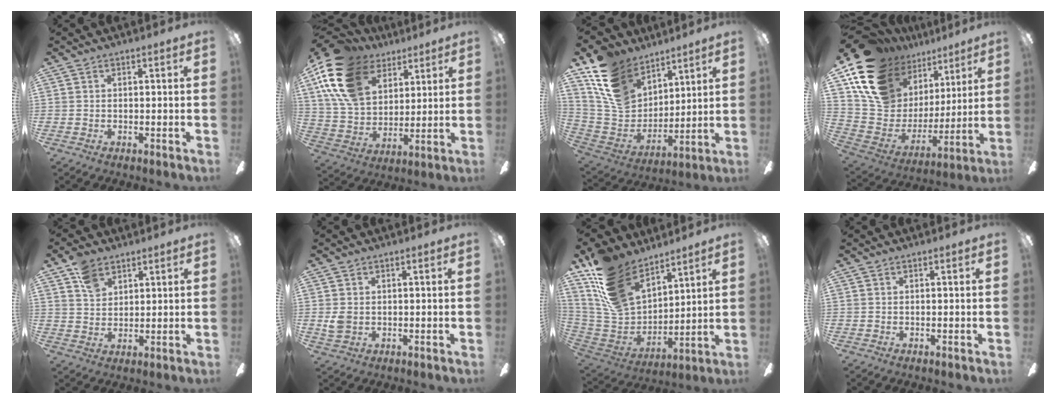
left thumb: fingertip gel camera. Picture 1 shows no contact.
{"total": 19.8, "force": [10.3, 12.7, 11.2], "torque": [-0.250, -0.032, 0.193]}
{"total": 17.7, "force": [10.7, 11.8, 7.6], "torque": [-0.168, -0.052, 0.210]}
{"total": 18.1, "force": [12.5, 10.8, 7.4], "torque": [-0.158, -0.080, 0.243]}
{"total": 7.0, "force": [4.7, 4.4, 2.8], "torque": [-0.047, -0.013, 0.088]}
{"total": 3.1, "force": [0.6, 2.5, 1.7], "torque": [-0.039, 0.004, 0.010]}
{"total": 19.8, "force": [13.5, 10.9, 9.6], "torque": [-0.228, -0.077, 0.258]}
{"total": 0.0}